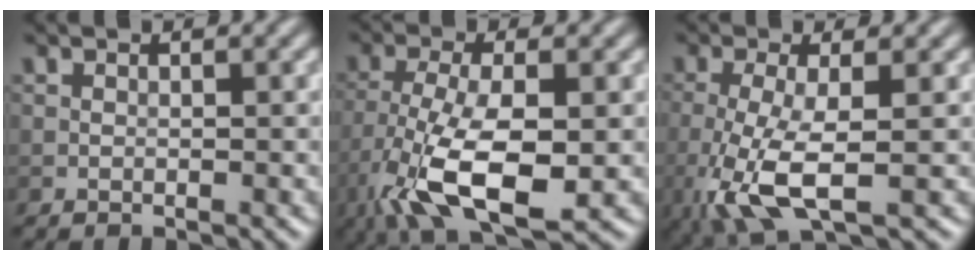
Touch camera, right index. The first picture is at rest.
{"total": 9.9, "force": [-3.9, 3.7, 8.3], "torque": [-0.179, -0.011, -0.070]}
{"total": 5.7, "force": [-1.6, 1.7, 5.2], "torque": [-0.118, -0.012, -0.031]}